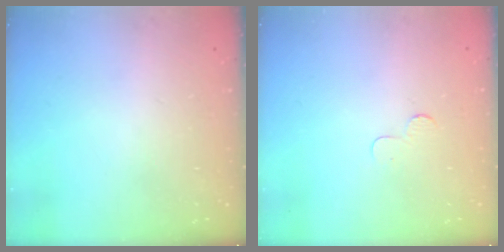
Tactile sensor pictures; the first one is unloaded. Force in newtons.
{"total": 3.7, "press": 3.7, "slide": 0.4}